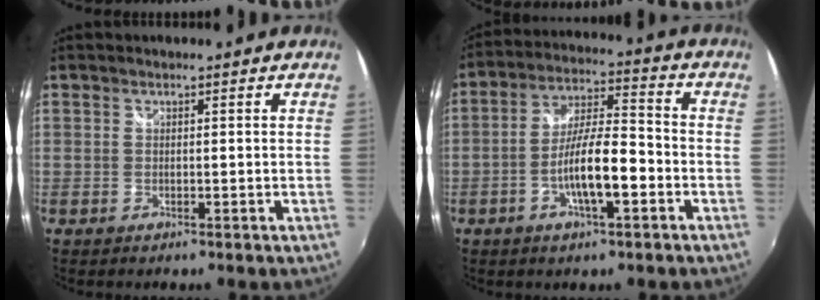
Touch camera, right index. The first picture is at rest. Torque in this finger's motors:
{"motor_torque": [1.21, -0.93, 0.81, 0.18]}